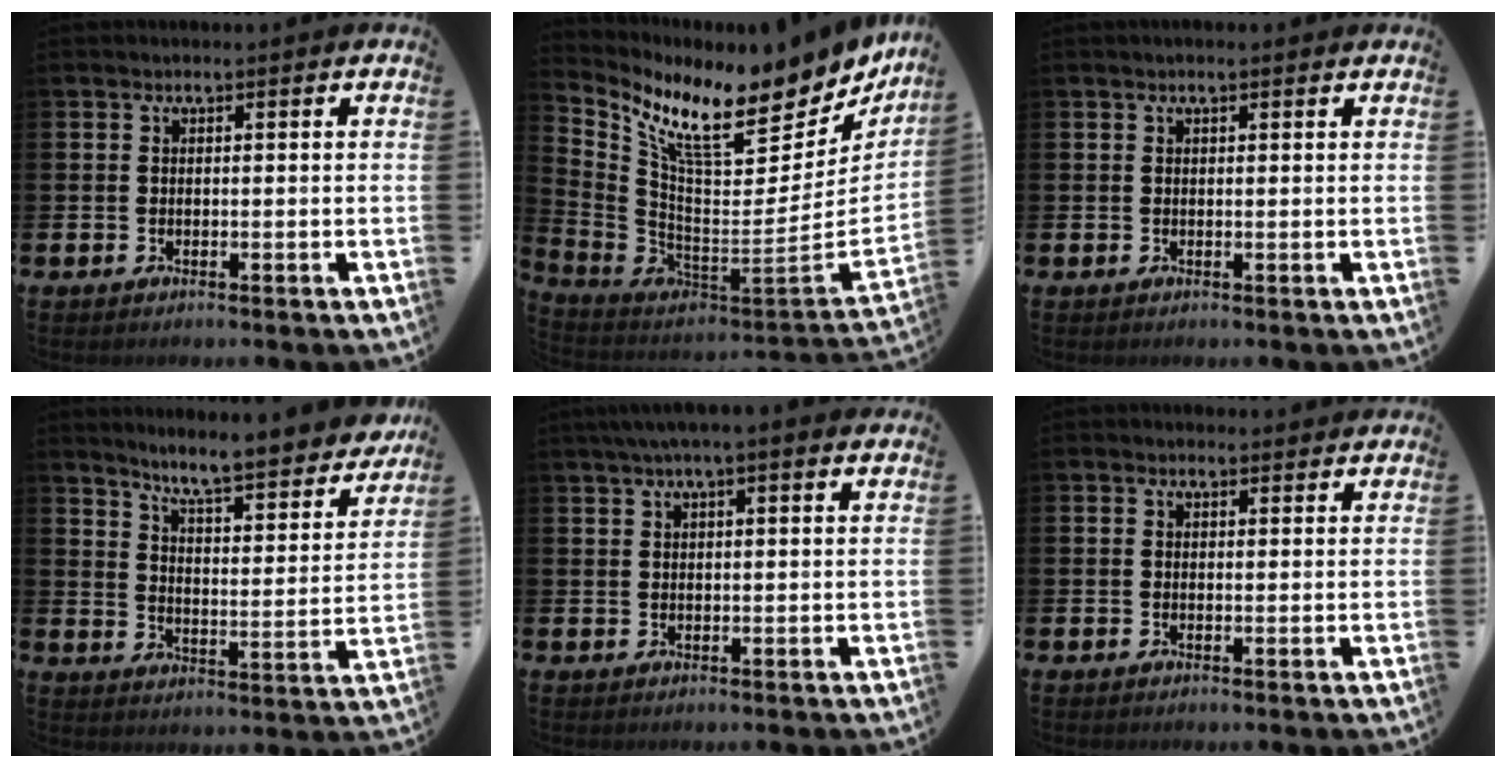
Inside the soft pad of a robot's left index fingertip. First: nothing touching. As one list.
[{"total": 9.1, "force": [7.0, 2.7, 5.2], "torque": [-0.100, -0.076, 0.108]}, {"total": 0.8, "force": [0.6, 0.1, 0.5], "torque": [0.002, -0.001, 0.008]}, {"total": 7.4, "force": [7.0, 0.3, 2.5], "torque": [-0.065, -0.064, 0.114]}, {"total": 3.2, "force": [2.5, 0.2, 2.0], "torque": [-0.033, -0.003, 0.042]}, {"total": 1.0, "force": [0.9, 0.4, 0.2], "torque": [0.006, 0.003, 0.014]}]